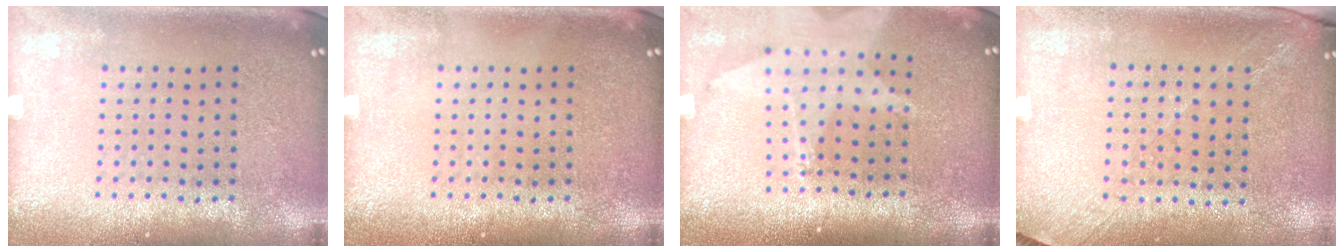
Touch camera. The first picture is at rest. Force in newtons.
{"total": 0.0}
{"total": 1.9, "press": 1.5, "slide": 1.2}
{"total": 1.3, "press": 1.0, "slide": 0.9}